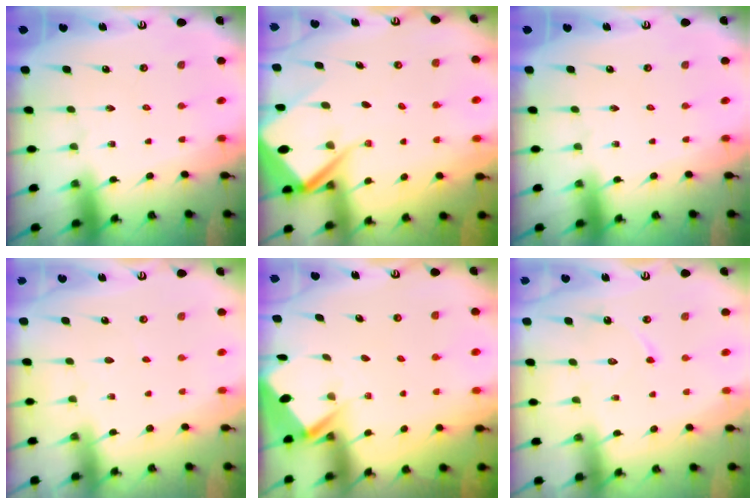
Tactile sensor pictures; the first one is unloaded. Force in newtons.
{"total": 8.2, "press": 8.2, "slide": 0.9}
{"total": 0.0}
{"total": 3.0, "press": 2.9, "slide": 0.4}
{"total": 3.0, "press": 2.9, "slide": 0.4}
{"total": 6.9, "press": 6.9, "slide": 0.5}